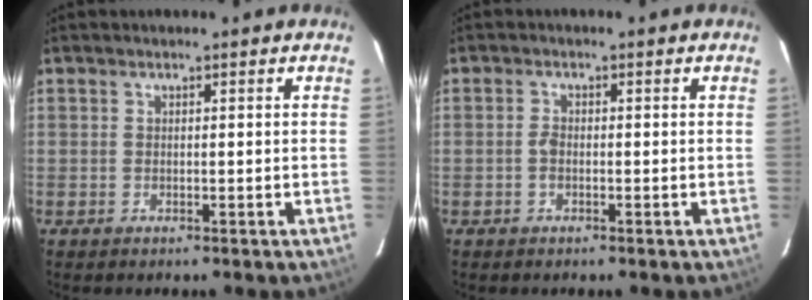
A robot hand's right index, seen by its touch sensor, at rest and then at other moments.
{"total": 1.6, "force": [-0.5, 0.9, 1.2], "torque": [-0.026, 0.003, -0.011]}